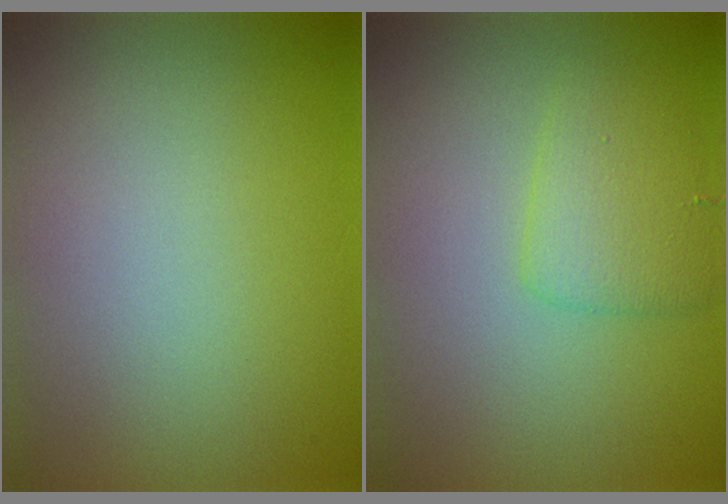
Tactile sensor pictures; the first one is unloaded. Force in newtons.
{"total": 2.9, "press": 2.9, "slide": 0.0}